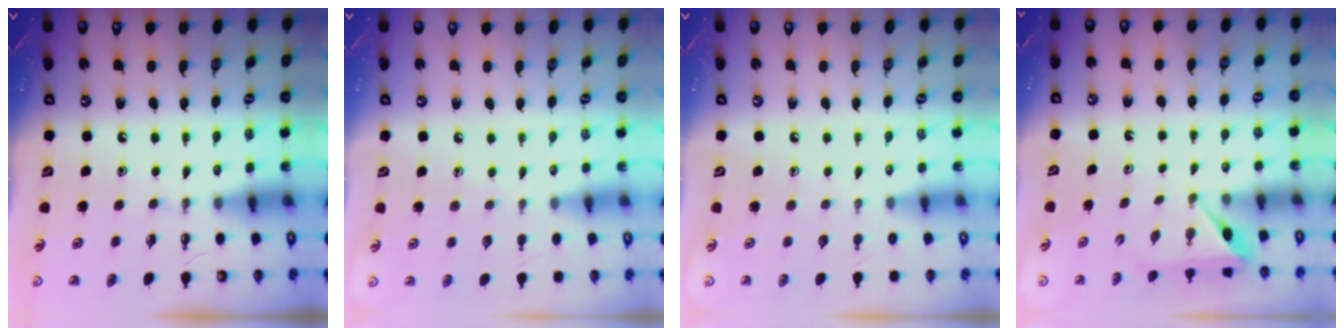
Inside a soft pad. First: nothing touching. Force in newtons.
{"total": 3.3, "press": 3.2, "slide": 0.4}
{"total": 0.0}
{"total": 3.3, "press": 3.3, "slide": 0.1}